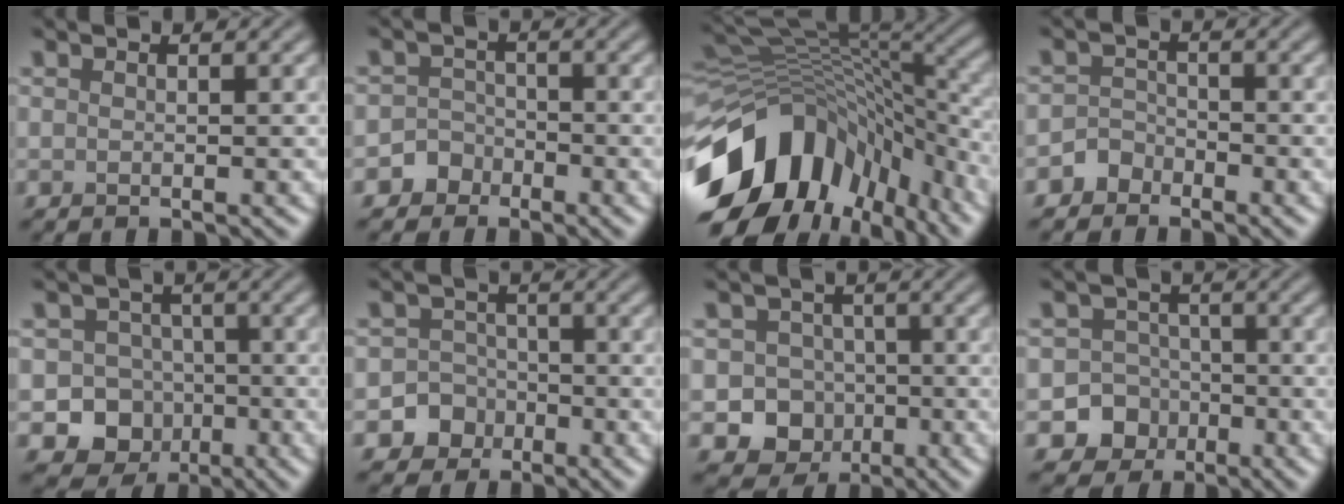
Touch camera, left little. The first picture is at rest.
{"total": 2.5, "force": [-1.6, 2.0, 0.1], "torque": [0.030, 0.007, -0.038]}
{"total": 14.8, "force": [-7.5, 9.5, 8.6], "torque": [-0.180, 0.005, -0.124]}
{"total": 1.8, "force": [-1.4, 1.2, 0.0], "torque": [0.008, 0.011, -0.028]}
{"total": 9.2, "force": [-3.5, 8.2, 2.3], "torque": [-0.004, -0.019, -0.071]}
{"total": 4.6, "force": [-2.2, 4.0, 0.4], "torque": [0.033, -0.005, -0.056]}
{"total": 7.4, "force": [-2.6, 6.6, 1.9], "torque": [-0.001, -0.009, -0.059]}
{"total": 5.9, "force": [-2.5, 5.3, 0.8], "torque": [0.018, -0.011, -0.066]}